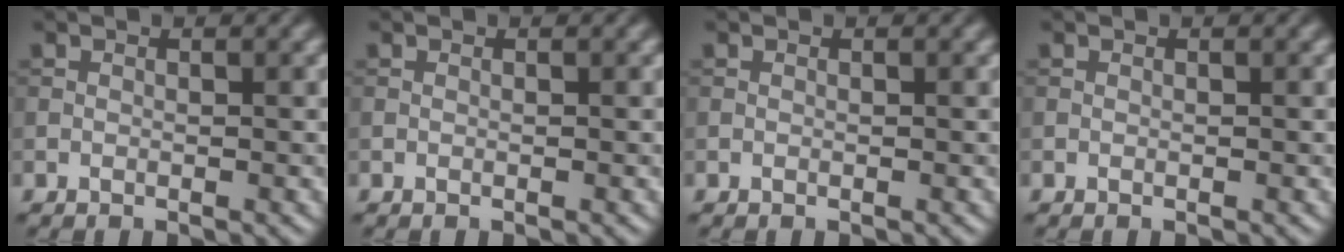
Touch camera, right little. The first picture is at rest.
{"total": 0.0}
{"total": 0.0}
{"total": 0.0}